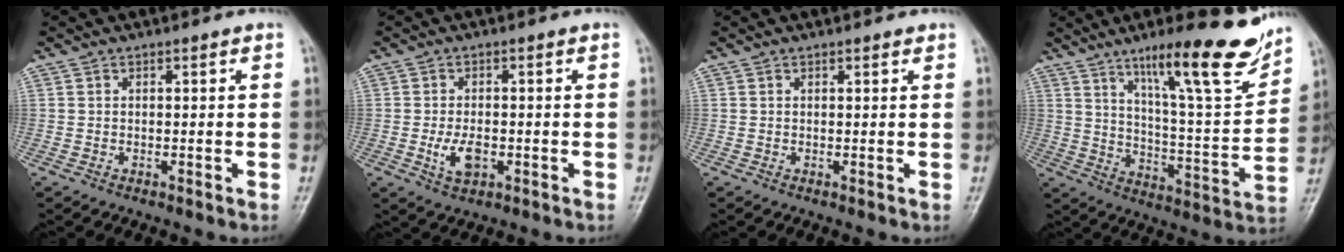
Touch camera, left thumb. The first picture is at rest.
{"total": 4.6, "force": [-1.1, 2.6, 3.7], "torque": [-0.067, -0.002, -0.016]}
{"total": 0.8, "force": [0.6, 0.3, 0.4], "torque": [-0.007, -0.003, 0.007]}
{"total": 19.9, "force": [13.2, 3.5, 14.4], "torque": [-0.184, -0.071, 0.208]}